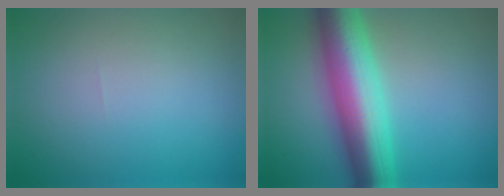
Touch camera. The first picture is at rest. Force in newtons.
{"total": 10.5, "press": 10.5, "slide": 0.0}